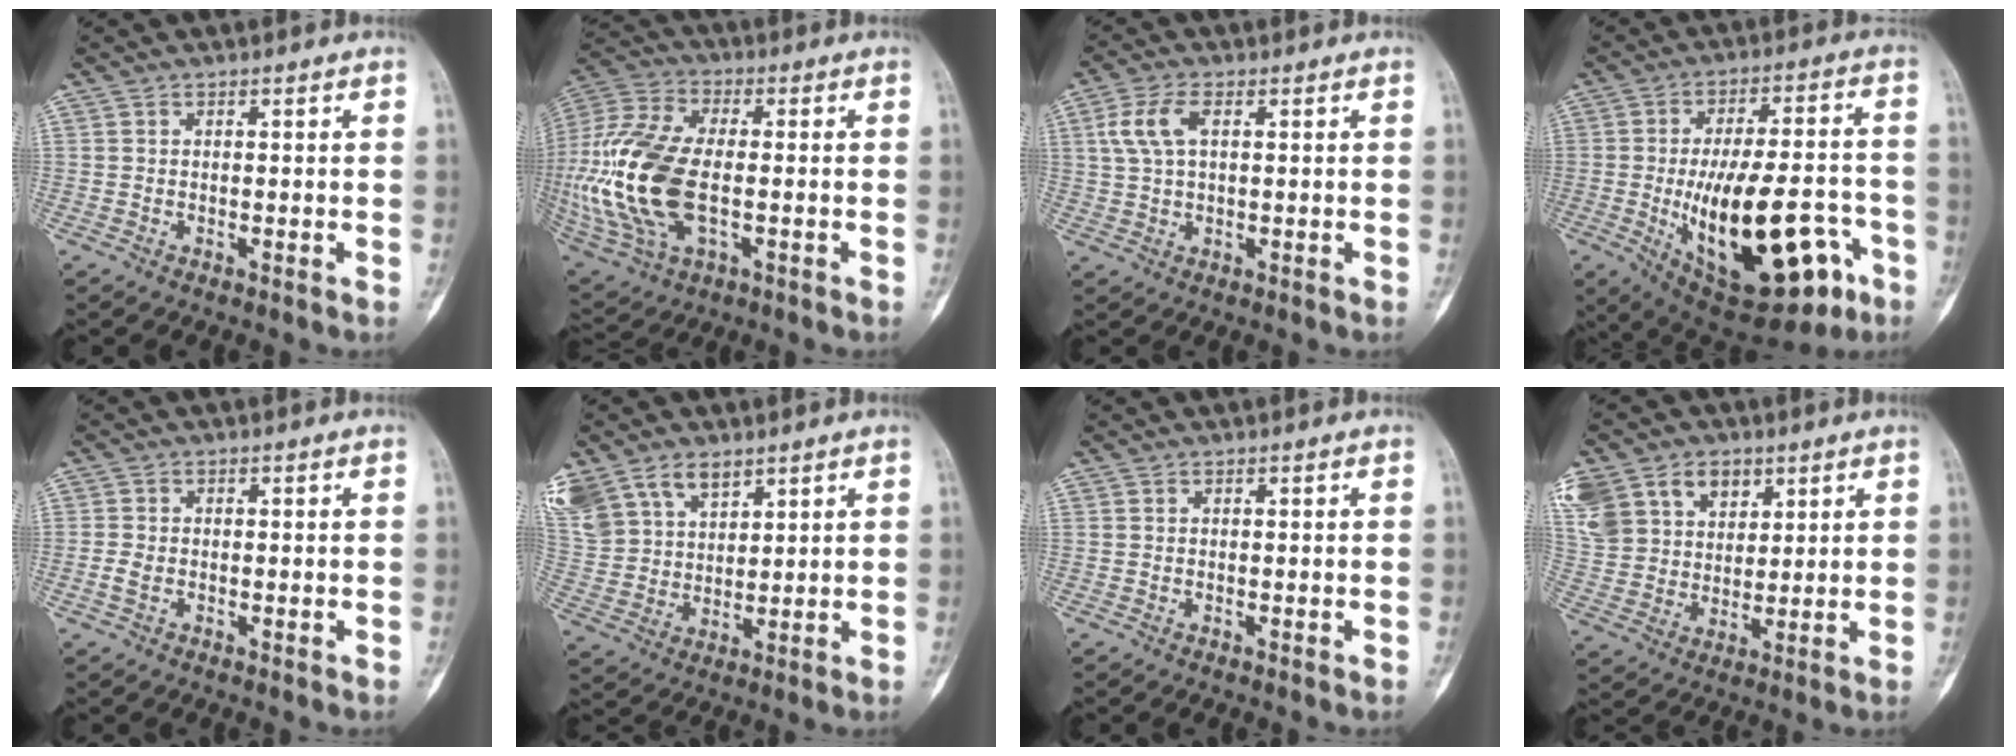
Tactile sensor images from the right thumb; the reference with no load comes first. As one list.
[{"total": 23.9, "force": [-2.9, 13.0, 19.9], "torque": [-0.464, -0.002, -0.041]}, {"total": 4.8, "force": [1.0, 2.5, 4.0], "torque": [-0.097, 0.013, 0.017]}, {"total": 26.6, "force": [-8.5, 11.6, 22.3], "torque": [-0.323, 0.019, -0.102]}, {"total": 2.1, "force": [-0.6, 1.5, 1.4], "torque": [-0.033, 0.005, -0.013]}, {"total": 17.7, "force": [10.1, 11.8, 8.5], "torque": [-0.203, 0.015, 0.211]}, {"total": 0.0}, {"total": 21.4, "force": [9.8, 16.1, 10.1], "torque": [-0.239, 0.036, 0.202]}]